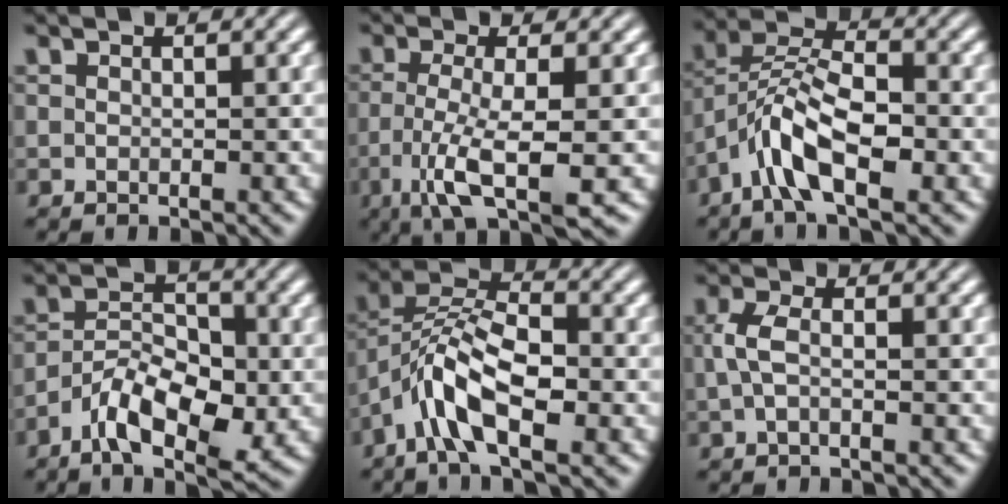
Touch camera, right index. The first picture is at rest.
{"total": 6.8, "force": [-2.1, 1.8, 6.2], "torque": [-0.115, -0.037, -0.017]}
{"total": 7.2, "force": [-0.3, 4.6, 5.5], "torque": [-0.100, -0.007, -0.016]}
{"total": 6.7, "force": [-2.4, 3.6, 5.1], "torque": [-0.061, -0.004, -0.053]}
{"total": 8.3, "force": [0.0, 5.6, 6.2], "torque": [-0.116, -0.008, -0.013]}
{"total": 1.9, "force": [0.0, -0.2, 1.8], "torque": [-0.044, -0.004, 0.007]}